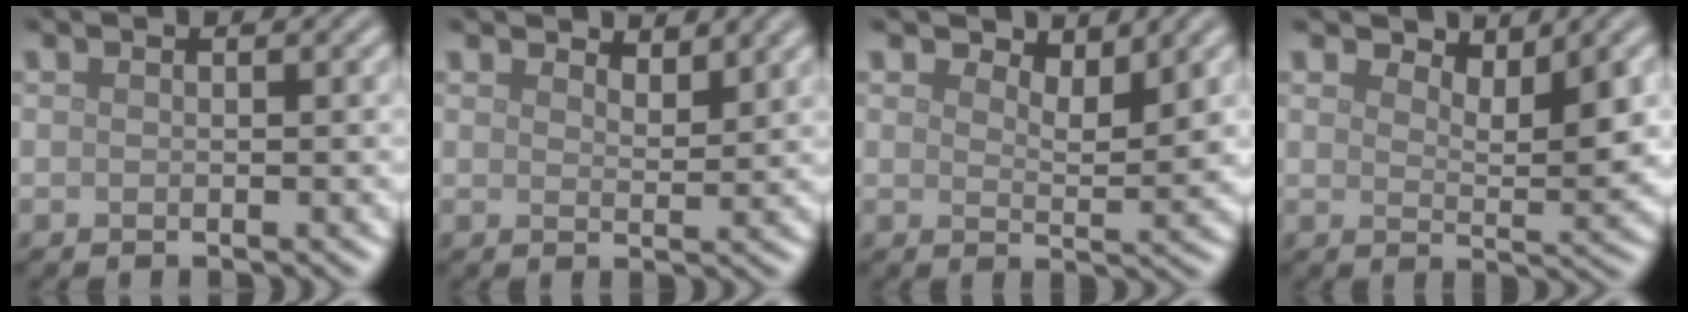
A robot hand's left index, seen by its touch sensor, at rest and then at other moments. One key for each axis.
{"total": 2.5, "fx": 2.4, "fy": 0.4, "fz": 0.6, "tx": -0.011, "ty": 0.000, "tz": 0.036}
{"total": 2.7, "fx": 2.3, "fy": 0.8, "fz": 1.2, "tx": -0.017, "ty": -0.004, "tz": 0.033}
{"total": 3.4, "fx": 2.6, "fy": 1.0, "fz": 1.9, "tx": -0.028, "ty": -0.005, "tz": 0.038}